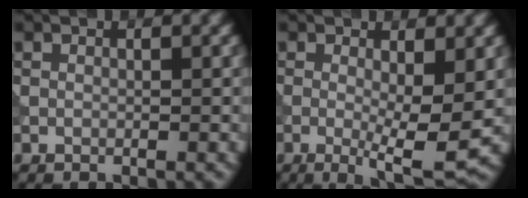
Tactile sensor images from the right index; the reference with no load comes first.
{"total": 5.5, "force": [-0.3, 1.0, 5.4], "torque": [-0.084, -0.016, -0.003]}